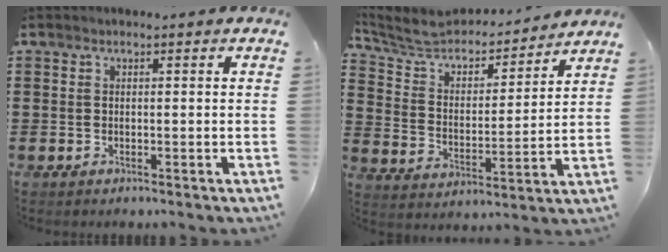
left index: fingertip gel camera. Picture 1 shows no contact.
{"total": 5.8, "force": [5.3, 1.5, 1.6], "torque": [-0.061, -0.042, 0.086]}